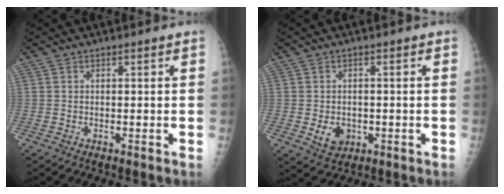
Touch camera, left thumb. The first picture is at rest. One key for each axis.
{"total": 4.4, "fx": -0.9, "fy": 3.6, "fz": 2.4, "tx": -0.021, "ty": 0.000, "tz": -0.003}